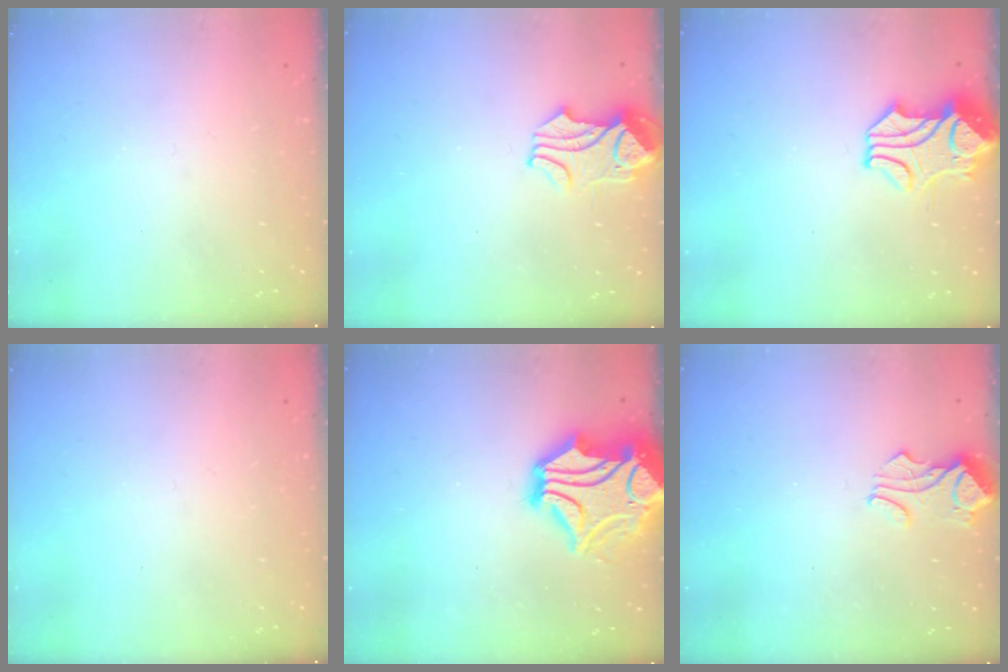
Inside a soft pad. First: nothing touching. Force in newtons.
{"total": 1.6, "press": 1.1, "slide": 1.1}
{"total": 2.0, "press": 1.7, "slide": 1.1}
{"total": 0.0}
{"total": 8.9, "press": 8.6, "slide": 2.0}
{"total": 2.2, "press": 2.2, "slide": 0.1}